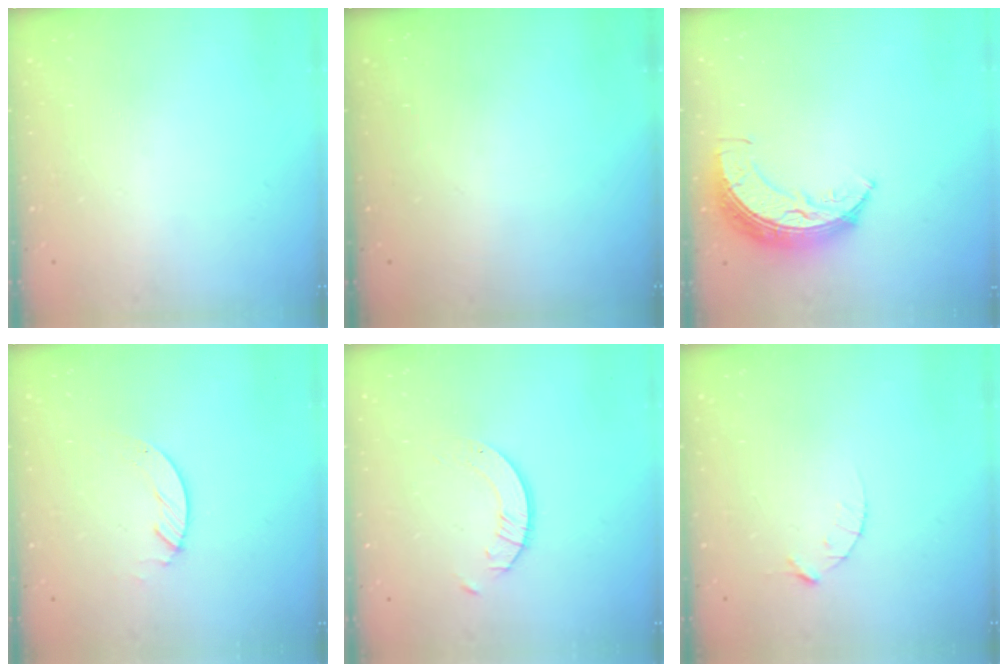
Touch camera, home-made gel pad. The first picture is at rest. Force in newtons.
{"total": 0.0}
{"total": 8.4, "press": 8.4, "slide": 0.7}
{"total": 2.4, "press": 2.4, "slide": 0.2}
{"total": 2.3, "press": 2.3, "slide": 0.2}
{"total": 3.1, "press": 3.1, "slide": 0.4}